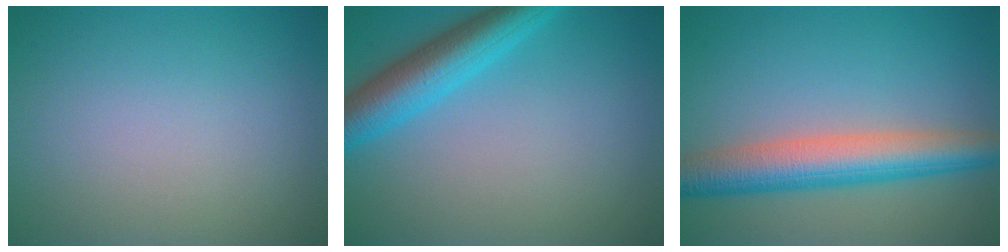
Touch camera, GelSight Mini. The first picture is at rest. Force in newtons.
{"total": 5.7, "press": 5.7, "slide": 0.3}
{"total": 6.7, "press": 6.7, "slide": 0.1}